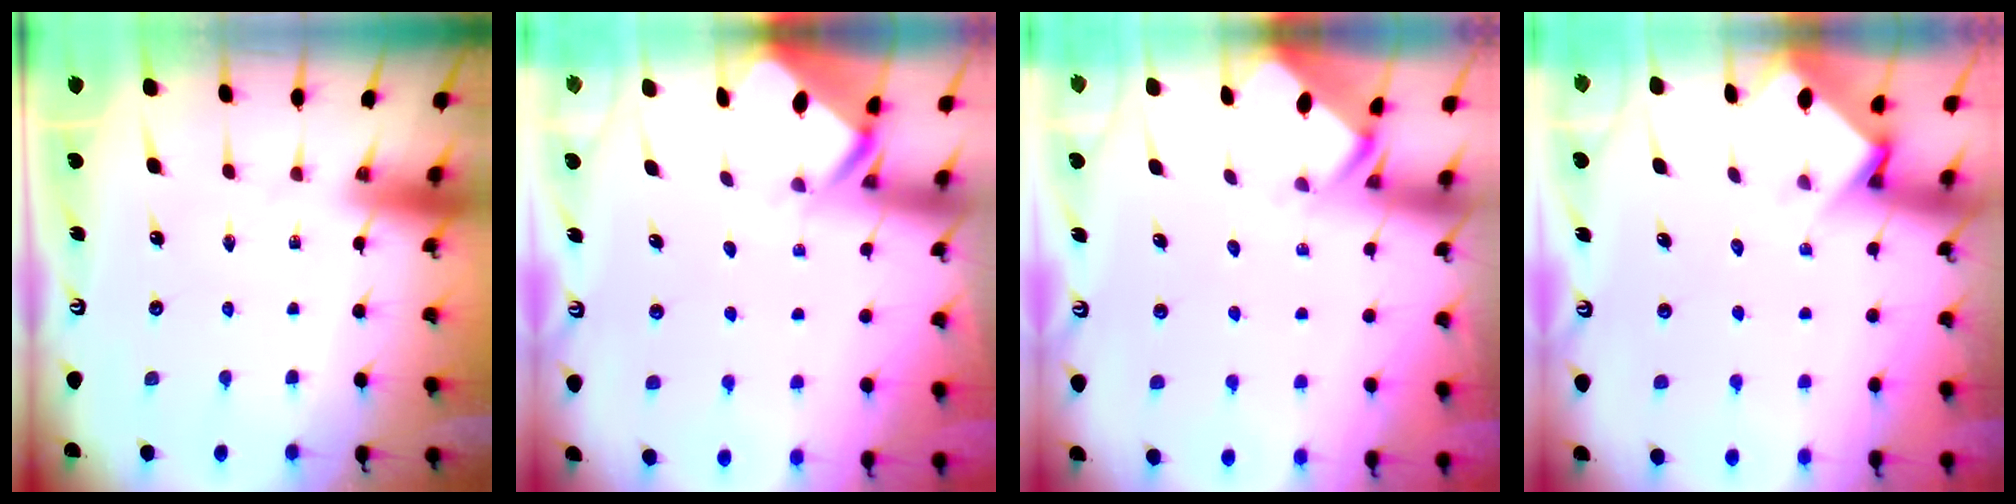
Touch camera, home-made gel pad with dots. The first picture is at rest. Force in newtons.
{"total": 3.7, "press": 3.6, "slide": 0.3}
{"total": 3.4, "press": 3.4, "slide": 0.2}
{"total": 3.7, "press": 3.7, "slide": 0.3}